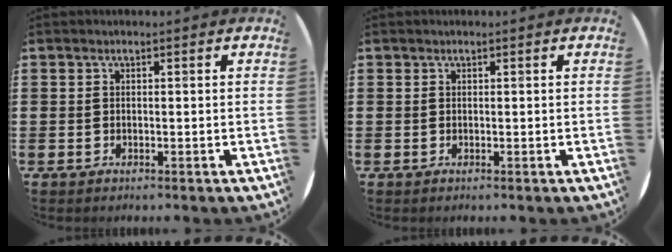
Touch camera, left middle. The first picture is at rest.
{"total": 0.0}